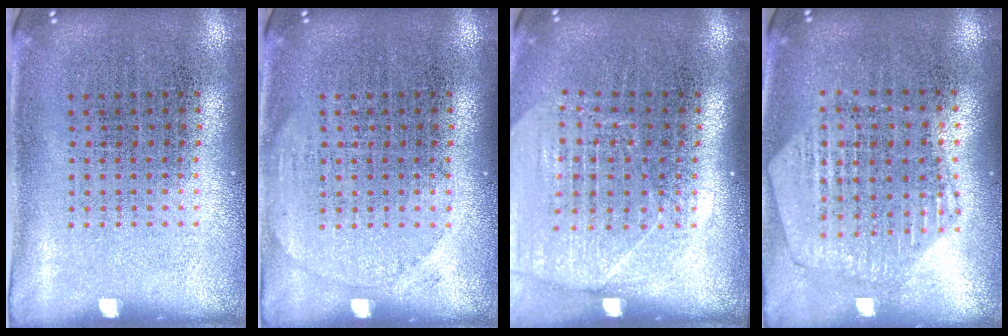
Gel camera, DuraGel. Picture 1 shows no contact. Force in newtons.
{"total": 1.0, "press": 1.0, "slide": 0.1}
{"total": 1.7, "press": 1.5, "slide": 0.8}
{"total": 1.1, "press": 1.1, "slide": 0.2}